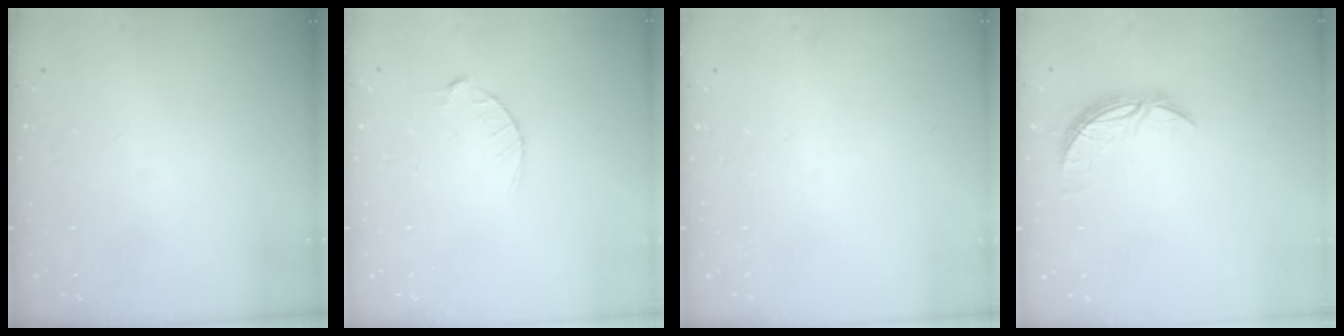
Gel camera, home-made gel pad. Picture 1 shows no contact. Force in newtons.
{"total": 2.9, "press": 2.9, "slide": 0.4}
{"total": 0.0}
{"total": 6.7, "press": 6.7, "slide": 0.4}